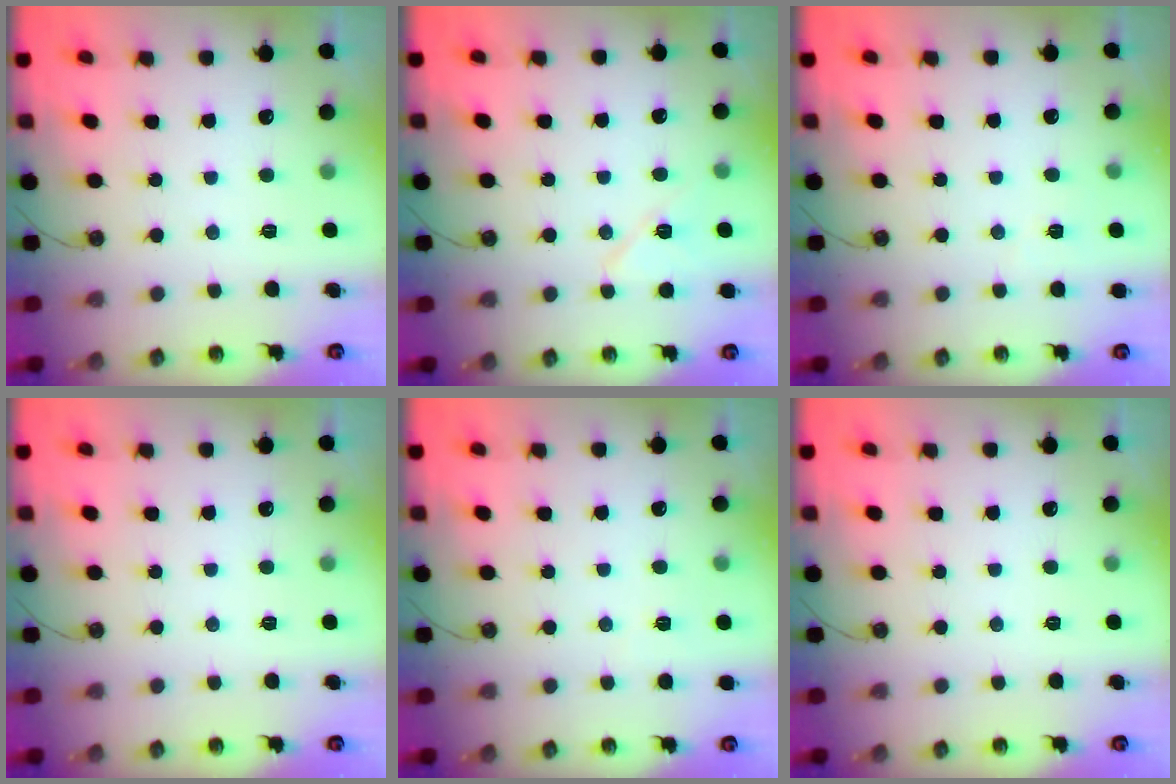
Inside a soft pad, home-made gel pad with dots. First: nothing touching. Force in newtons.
{"total": 7.9, "press": 7.9, "slide": 0.7}
{"total": 4.8, "press": 1.3, "slide": 4.6}
{"total": 0.0}
{"total": 2.3, "press": 1.3, "slide": 1.9}
{"total": 0.0}